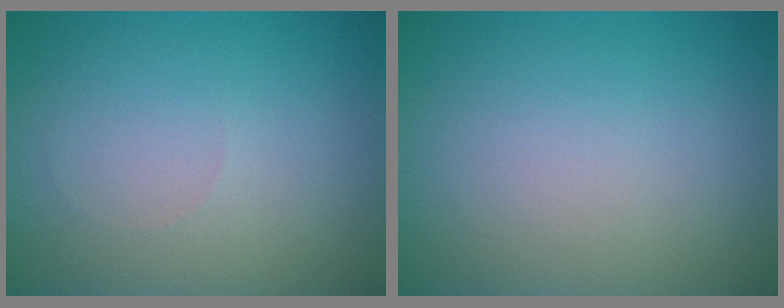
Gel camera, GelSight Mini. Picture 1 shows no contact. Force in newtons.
{"total": 0.0}